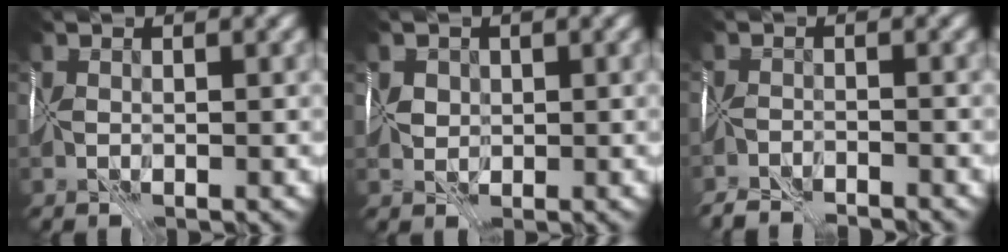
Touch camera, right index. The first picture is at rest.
{"total": 1.7, "force": [0.6, 1.5, 0.2], "torque": [0.006, 0.007, 0.010]}
{"total": 6.0, "force": [-5.8, 1.0, 0.9], "torque": [-0.008, -0.009, -0.086]}